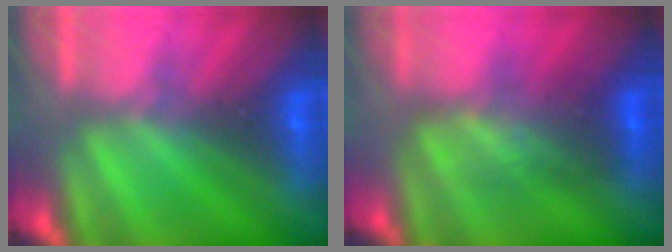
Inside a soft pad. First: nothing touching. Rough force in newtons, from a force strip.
{"total": 3.2}